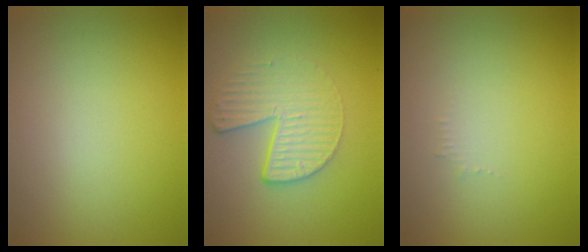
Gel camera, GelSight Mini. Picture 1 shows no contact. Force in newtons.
{"total": 4.1, "press": 2.8, "slide": 2.9}
{"total": 0.6, "press": 0.6, "slide": 0.1}